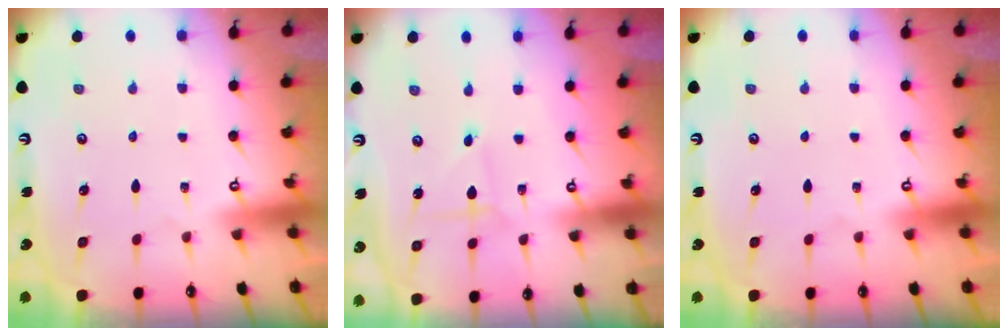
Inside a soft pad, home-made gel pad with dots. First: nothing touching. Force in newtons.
{"total": 1.7, "press": 1.7, "slide": 0.2}
{"total": 0.0}